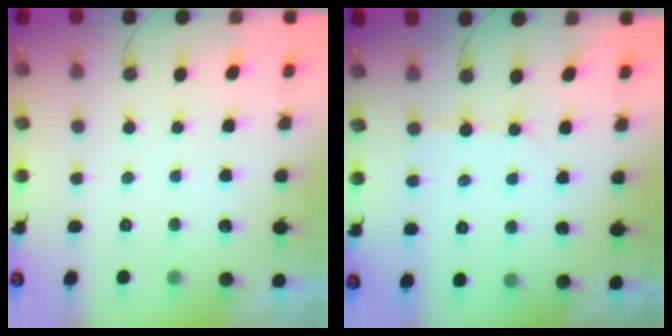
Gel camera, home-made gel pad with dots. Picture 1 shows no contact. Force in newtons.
{"total": 4.5, "press": 4.4, "slide": 0.3}